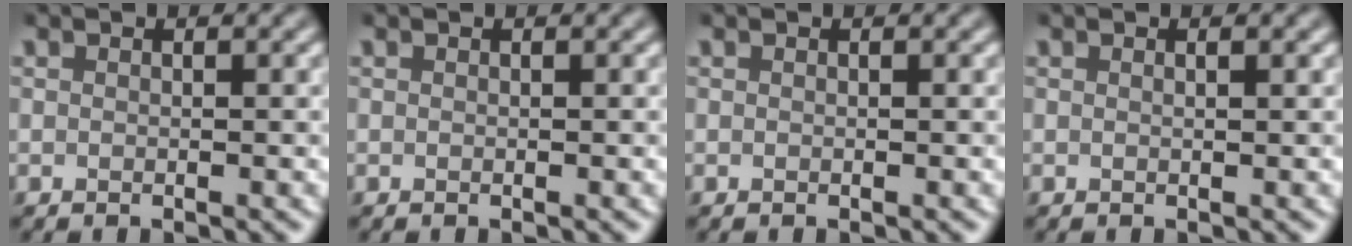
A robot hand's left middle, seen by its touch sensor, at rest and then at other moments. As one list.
[{"total": 0.0}, {"total": 0.0}, {"total": 0.7, "force": [0.4, 0.2, 0.6], "torque": [-0.007, -0.002, 0.000]}]